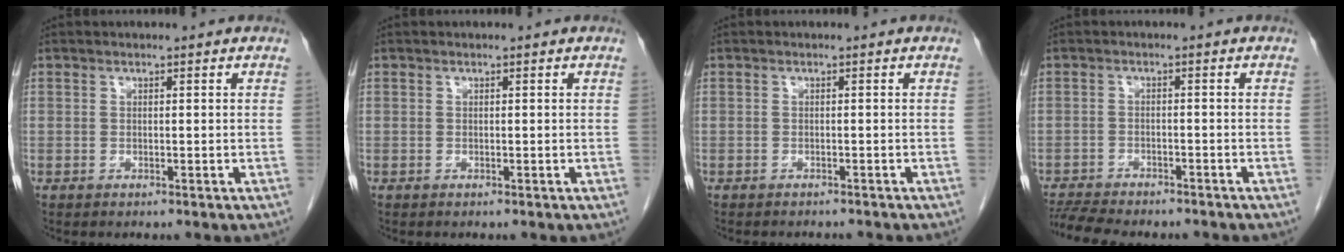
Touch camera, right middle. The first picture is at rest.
{"total": 0.0}
{"total": 3.9, "force": [-3.7, 0.7, 1.2], "torque": [-0.011, -0.003, -0.045]}
{"total": 10.4, "force": [-9.3, 2.0, 4.1], "torque": [-0.073, -0.006, -0.138]}